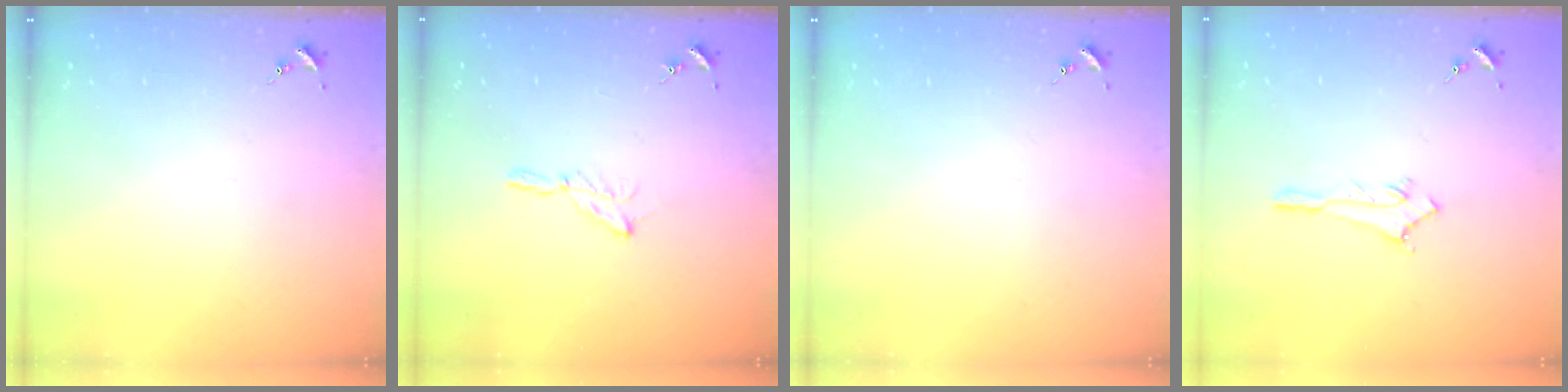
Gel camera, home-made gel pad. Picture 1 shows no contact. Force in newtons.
{"total": 5.3, "press": 5.2, "slide": 0.6}
{"total": 0.0}
{"total": 2.9, "press": 2.8, "slide": 0.4}